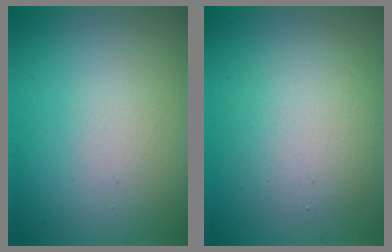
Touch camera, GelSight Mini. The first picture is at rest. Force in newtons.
{"total": 3.8, "press": 3.8, "slide": 0.3}